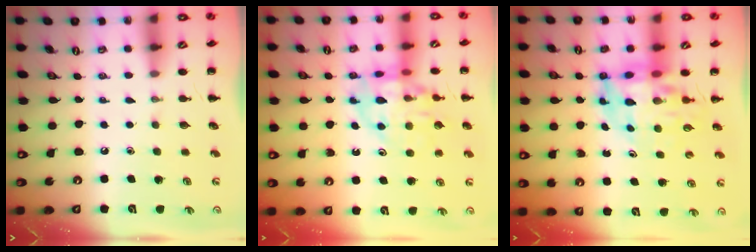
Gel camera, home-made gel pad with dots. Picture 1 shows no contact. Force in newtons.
{"total": 13.8, "press": 13.6, "slide": 2.2}
{"total": 10.7, "press": 10.1, "slide": 3.6}